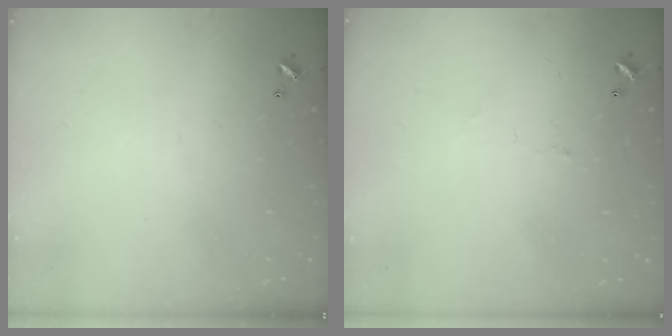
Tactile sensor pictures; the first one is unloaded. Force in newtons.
{"total": 1.6, "press": 1.5, "slide": 0.5}